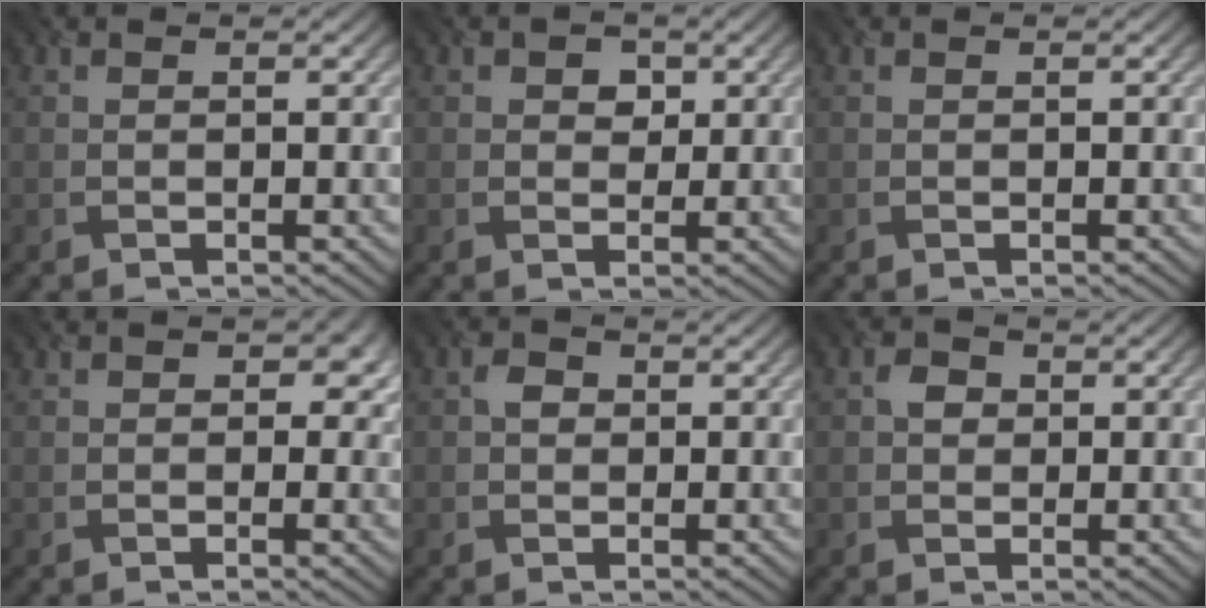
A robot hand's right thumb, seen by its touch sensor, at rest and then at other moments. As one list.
[{"total": 2.1, "force": [0.7, 1.7, 1.1], "torque": [-0.012, -0.004, 0.006]}, {"total": 0.0}, {"total": 2.4, "force": [0.4, 2.1, 1.1], "torque": [-0.015, -0.009, 0.000]}, {"total": 1.6, "force": [0.1, 1.4, 0.7], "torque": [-0.013, 0.001, -0.005]}, {"total": 1.9, "force": [0.2, 1.7, 0.8], "torque": [-0.014, 0.002, -0.002]}]